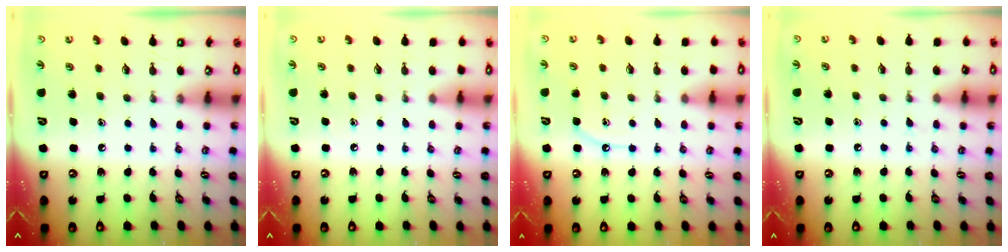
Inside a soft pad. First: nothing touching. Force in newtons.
{"total": 2.5, "press": 2.5, "slide": 0.4}
{"total": 5.3, "press": 5.2, "slide": 0.6}
{"total": 4.5, "press": 4.4, "slide": 0.7}